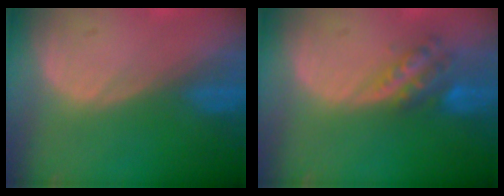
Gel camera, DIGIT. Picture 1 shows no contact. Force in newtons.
{"total": 5.8, "press": 5.1, "slide": 2.8}